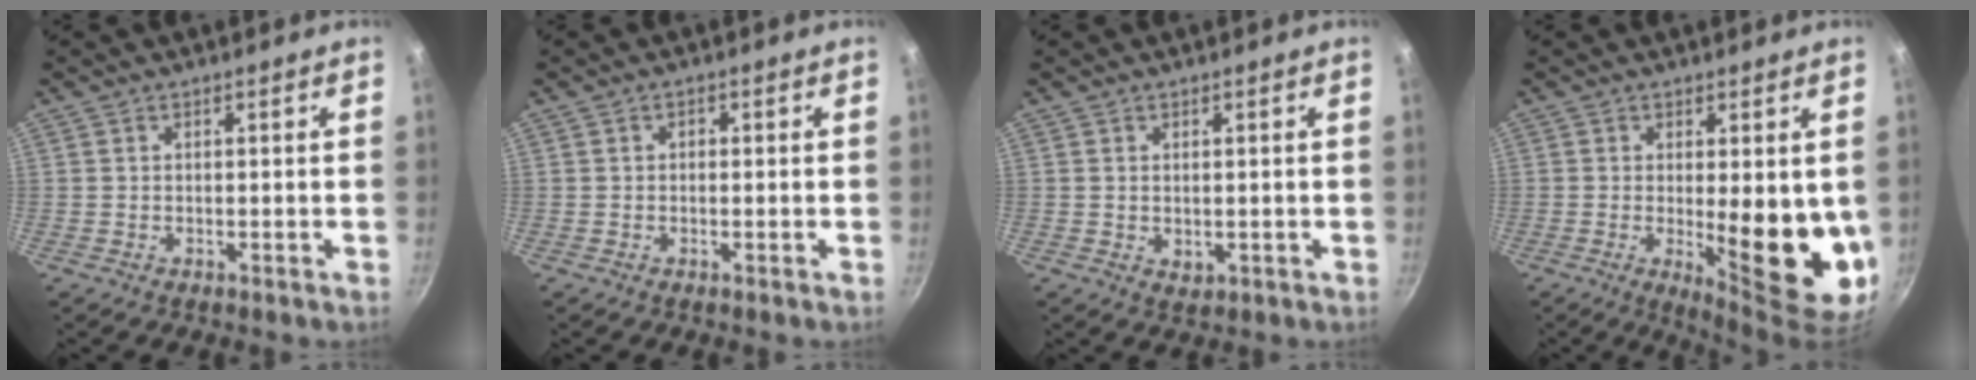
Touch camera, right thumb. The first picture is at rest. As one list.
[{"total": 0.9, "force": [0.0, 0.8, 0.5], "torque": [-0.006, 0.005, -0.002]}, {"total": 1.7, "force": [0.3, 1.2, 1.1], "torque": [-0.016, -0.003, 0.007]}, {"total": 13.5, "force": [-0.6, 4.4, 12.7], "torque": [-0.148, -0.025, 0.004]}]